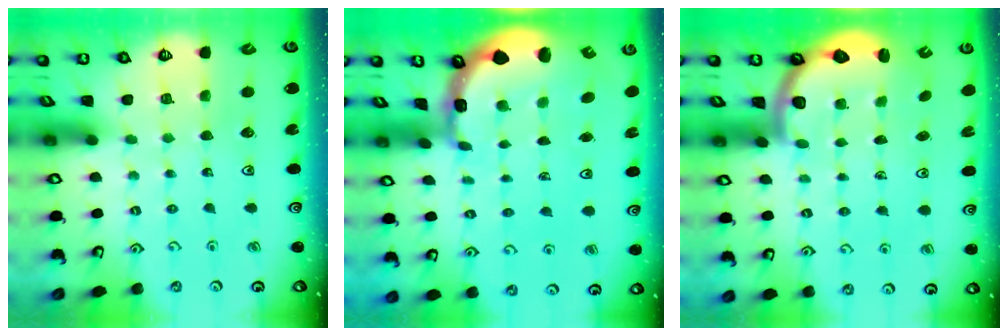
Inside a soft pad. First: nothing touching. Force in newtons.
{"total": 2.2, "press": 2.0, "slide": 1.0}
{"total": 2.8, "press": 2.2, "slide": 1.8}